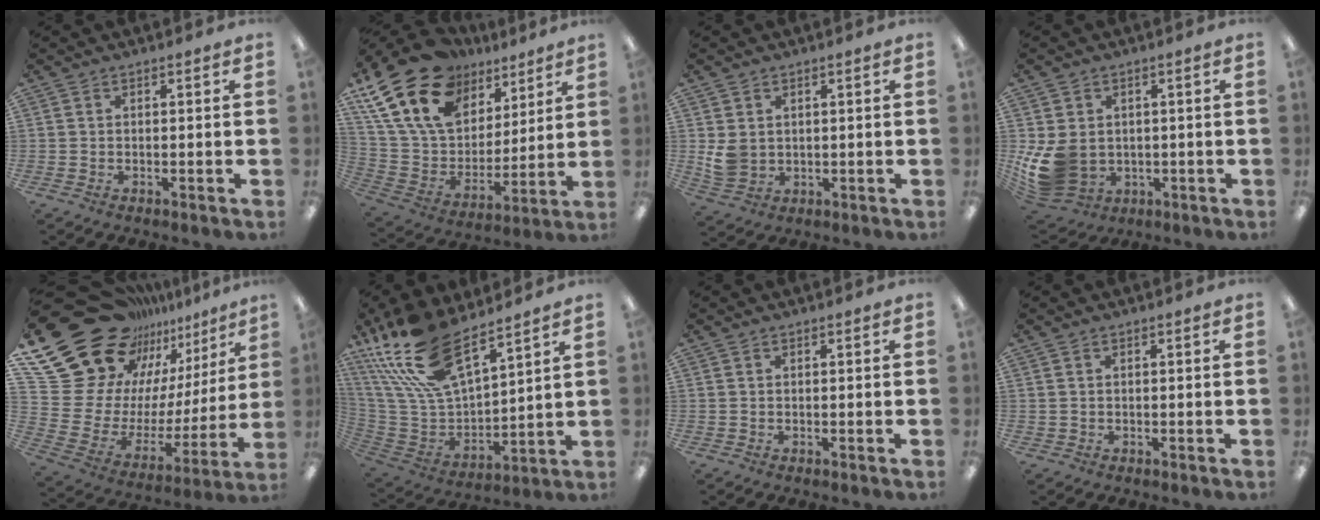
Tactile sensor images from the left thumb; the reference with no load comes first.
{"total": 23.9, "force": [14.2, 14.6, 12.5], "torque": [-0.263, -0.073, 0.263]}
{"total": 5.3, "force": [1.4, 4.5, 2.4], "torque": [-0.039, -0.001, 0.028]}
{"total": 11.7, "force": [-1.1, 9.6, 6.5], "torque": [-0.149, -0.001, -0.013]}
{"total": 26.5, "force": [17.9, 16.2, 10.9], "torque": [-0.196, -0.156, 0.364]}
{"total": 21.7, "force": [15.8, 8.4, 12.2], "torque": [-0.281, -0.086, 0.288]}
{"total": 0.0}
{"total": 0.7, "force": [0.2, 0.7, -0.1], "torque": [0.000, 0.005, 0.002]}